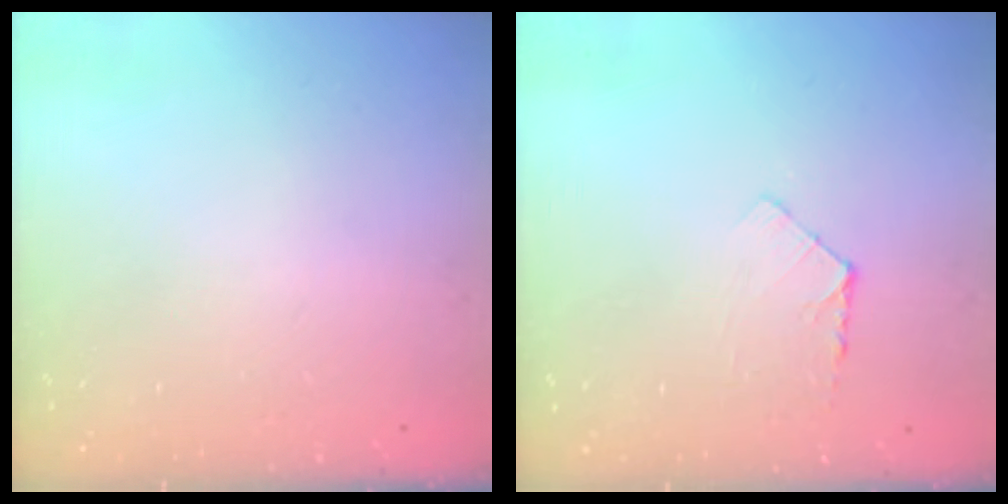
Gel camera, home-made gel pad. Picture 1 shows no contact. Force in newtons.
{"total": 4.5, "press": 4.5, "slide": 0.5}